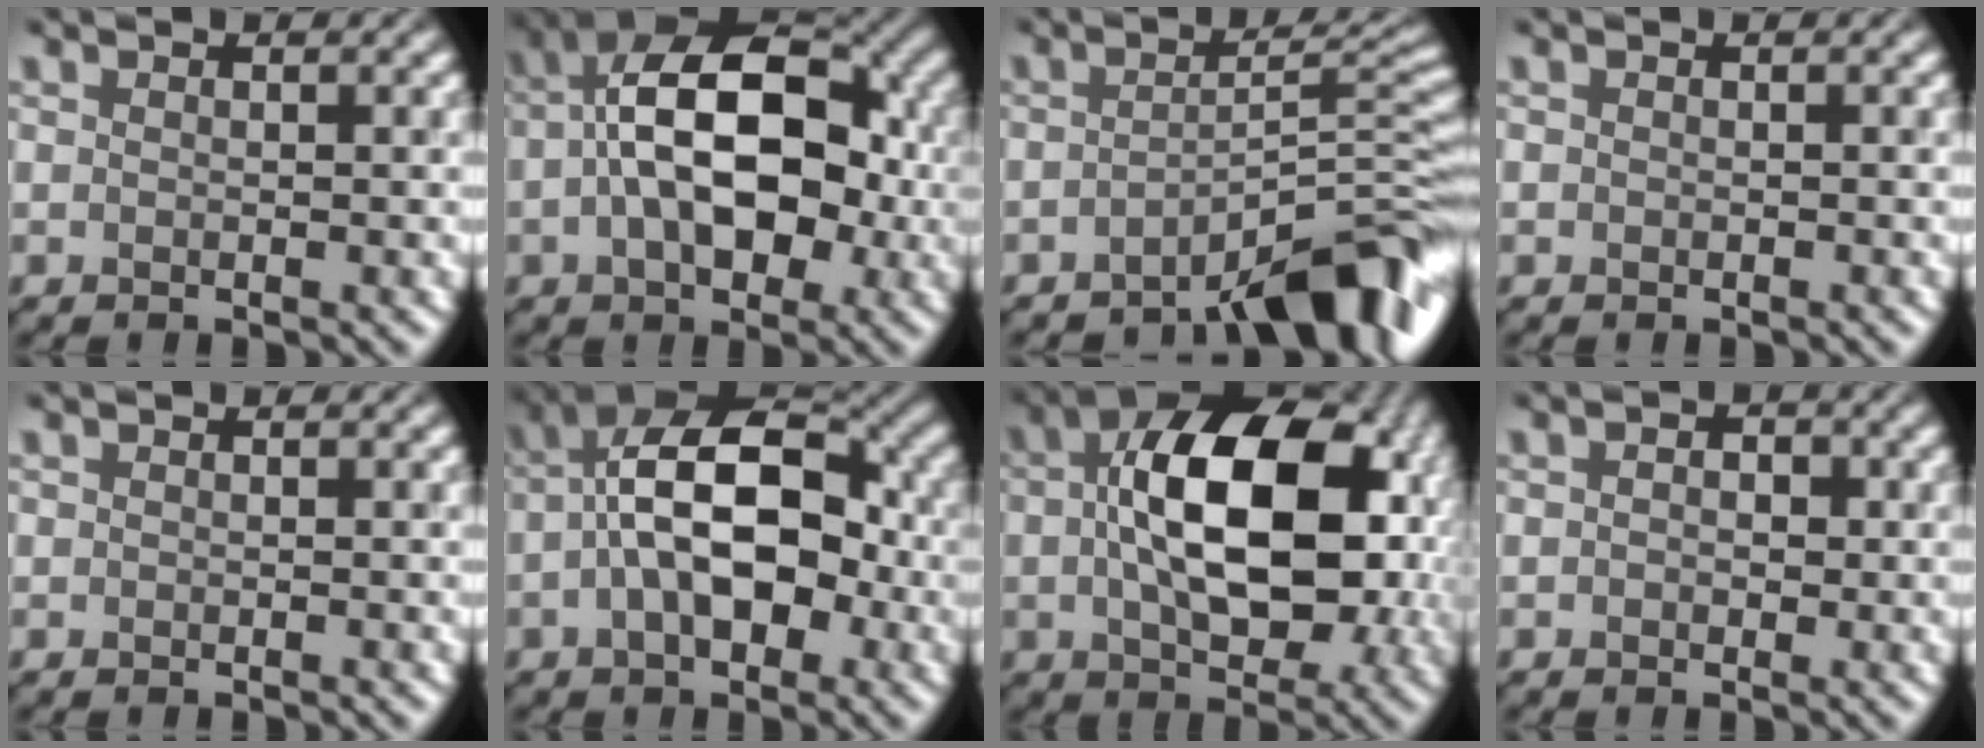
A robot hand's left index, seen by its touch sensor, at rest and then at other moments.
{"total": 12.3, "force": [-0.2, 7.0, 10.1], "torque": [-0.151, 0.024, -0.010]}
{"total": 6.9, "force": [-4.9, 1.5, 4.7], "torque": [-0.057, 0.012, -0.079]}
{"total": 0.0}
{"total": 0.0}
{"total": 11.1, "force": [-0.8, 6.1, 9.2], "torque": [-0.144, 0.024, -0.024]}
{"total": 13.8, "force": [1.2, 8.0, 11.1], "torque": [-0.171, 0.010, 0.021]}
{"total": 1.7, "force": [0.3, 1.3, 1.0], "torque": [-0.007, 0.001, -0.011]}